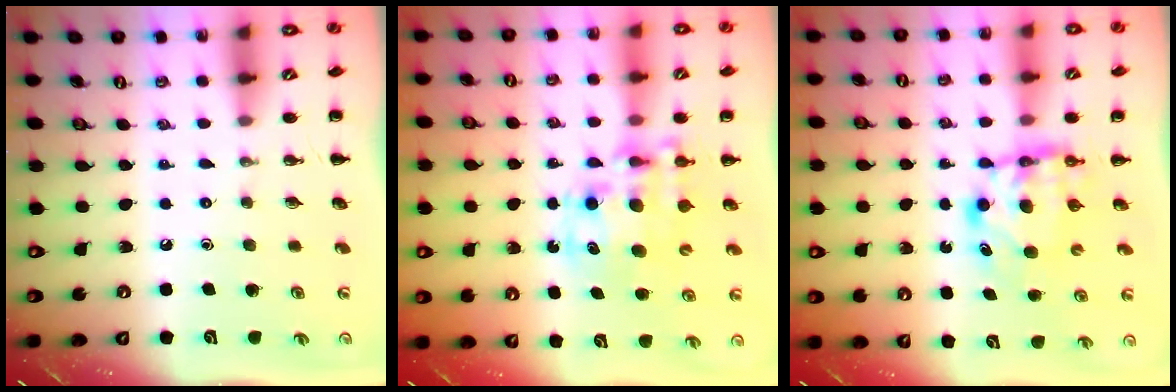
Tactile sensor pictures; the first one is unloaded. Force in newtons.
{"total": 11.5, "press": 11.2, "slide": 2.5}
{"total": 5.9, "press": 5.9, "slide": 0.6}